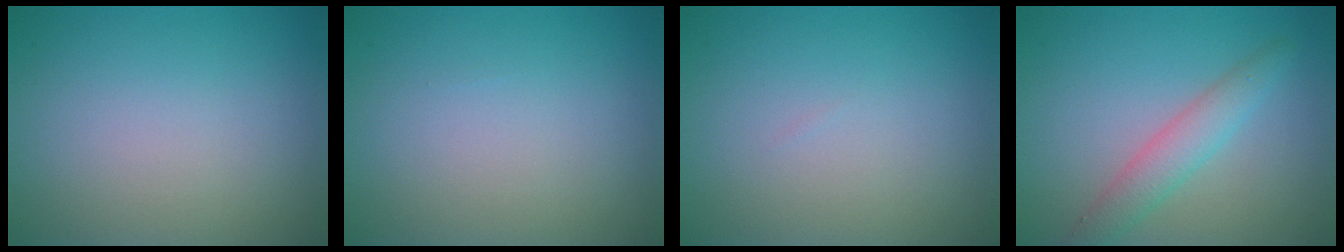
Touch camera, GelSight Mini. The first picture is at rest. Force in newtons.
{"total": 0.0}
{"total": 0.0}
{"total": 3.0, "press": 3.0, "slide": 0.3}